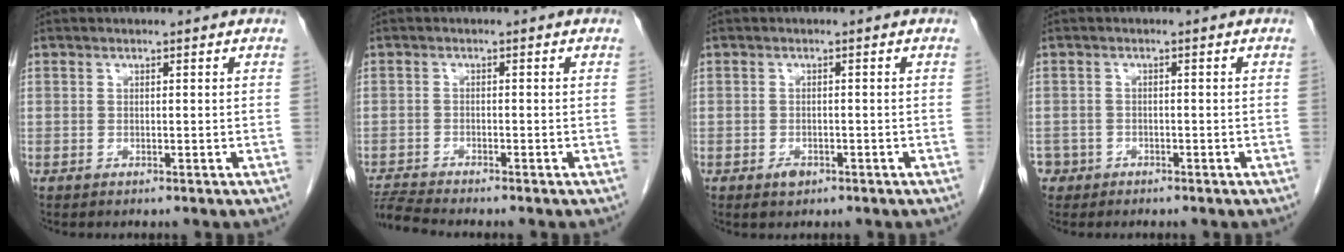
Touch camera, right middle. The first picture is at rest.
{"total": 3.8, "force": [-3.6, -1.1, 0.5], "torque": [-0.015, -0.018, -0.068]}
{"total": 1.6, "force": [-0.9, 0.9, 0.9], "torque": [-0.015, 0.002, -0.010]}
{"total": 2.3, "force": [-1.5, 1.8, -0.2], "torque": [-0.001, 0.009, -0.028]}